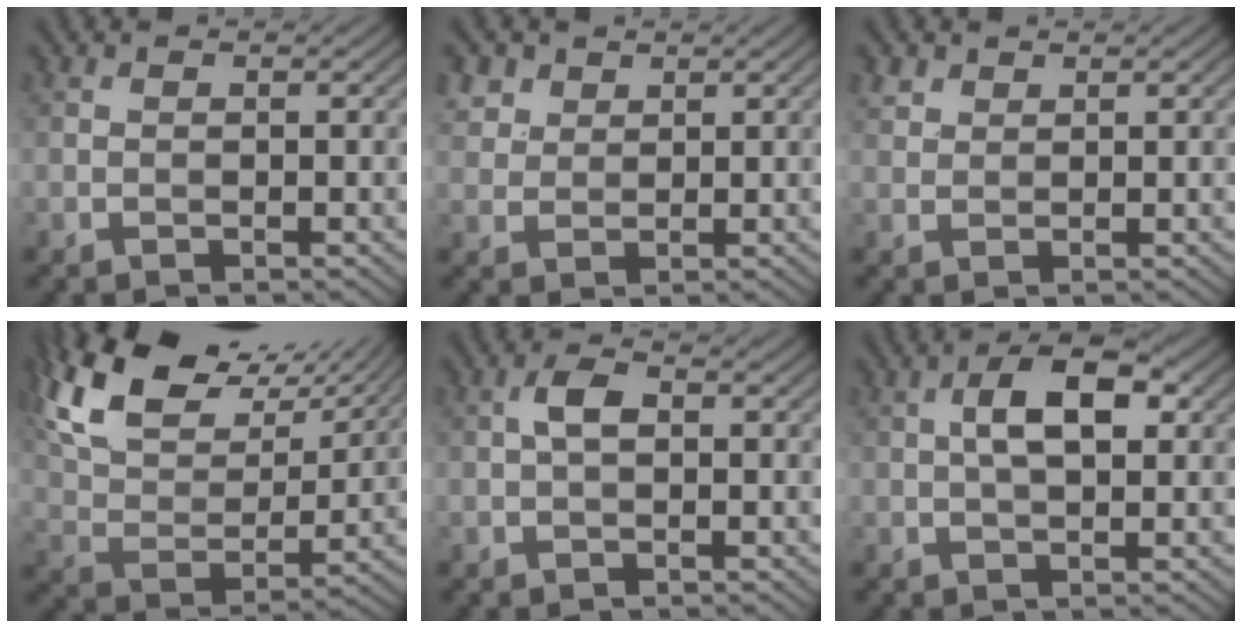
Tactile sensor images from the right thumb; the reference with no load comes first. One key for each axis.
{"total": 4.1, "fx": 2.5, "fy": 2.8, "fz": 1.5, "tx": -0.048, "ty": -0.004, "tz": 0.063}
{"total": 2.0, "fx": 1.3, "fy": 1.3, "fz": 0.5, "tx": -0.015, "ty": 0.003, "tz": 0.029}
{"total": 16.5, "fx": 10.9, "fy": 7.6, "fz": 9.9, "tx": -0.234, "ty": 0.029, "tz": 0.173}
{"total": 2.5, "fx": 0.0, "fy": 1.3, "fz": 2.1, "tx": -0.042, "ty": 0.010, "tz": -0.004}
{"total": 5.7, "fx": 1.1, "fy": 2.6, "fz": 5.0, "tx": -0.086, "ty": 0.009, "tz": 0.015}